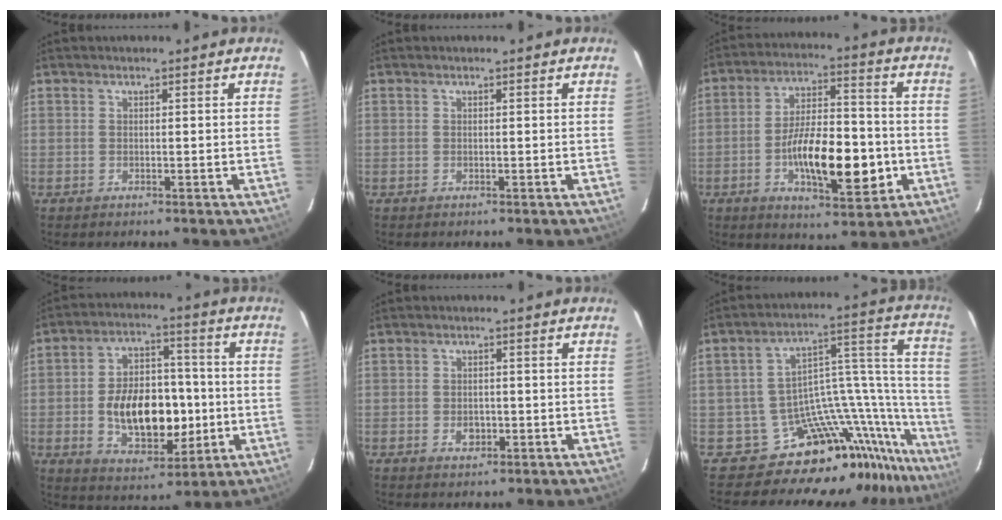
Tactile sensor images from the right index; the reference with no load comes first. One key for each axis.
{"total": 0.0}
{"total": 15.4, "fx": -4.2, "fy": 5.8, "fz": 13.6, "tx": -0.242, "ty": 0.003, "tz": -0.062}
{"total": 16.2, "fx": -2.5, "fy": 9.8, "fz": 12.6, "tx": -0.234, "ty": 0.017, "tz": -0.023}
{"total": 2.7, "fx": -0.9, "fy": 2.0, "fz": 1.4, "tx": -0.026, "ty": 0.002, "tz": -0.011}
{"total": 18.8, "fx": -17.4, "fy": 5.7, "fz": 4.3, "tx": 0.014, "ty": 0.064, "tz": -0.286}